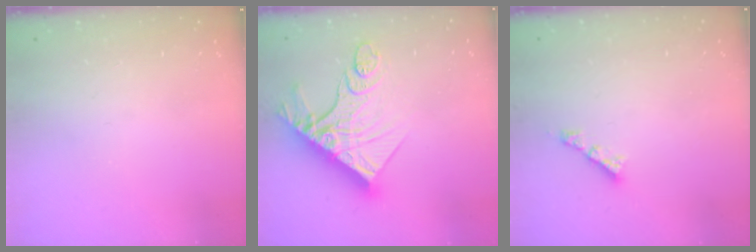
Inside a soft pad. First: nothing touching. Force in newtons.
{"total": 19.0, "press": 18.9, "slide": 2.3}
{"total": 2.4, "press": 2.4, "slide": 0.3}